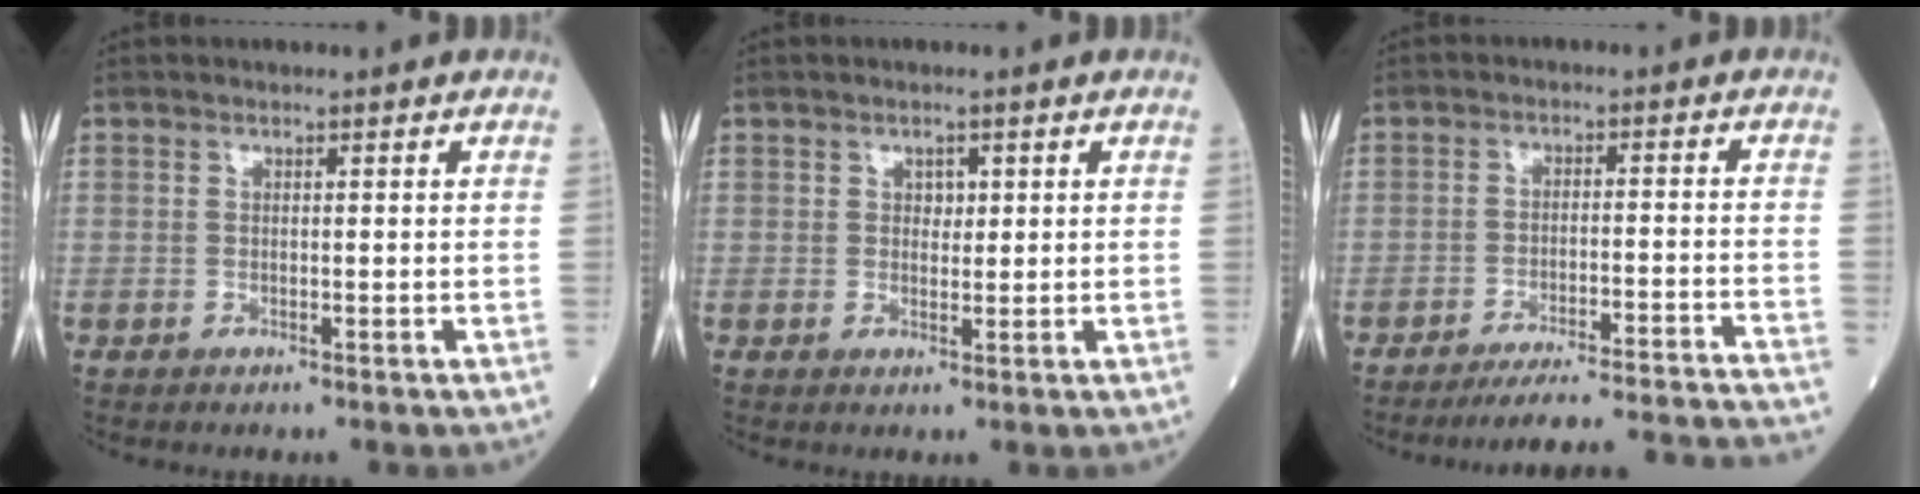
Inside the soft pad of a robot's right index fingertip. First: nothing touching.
{"total": 1.6, "force": [0.6, 1.1, 1.0], "torque": [-0.009, -0.002, 0.008]}
{"total": 22.1, "force": [-21.0, -1.9, 6.7], "torque": [-0.046, -0.029, -0.274]}